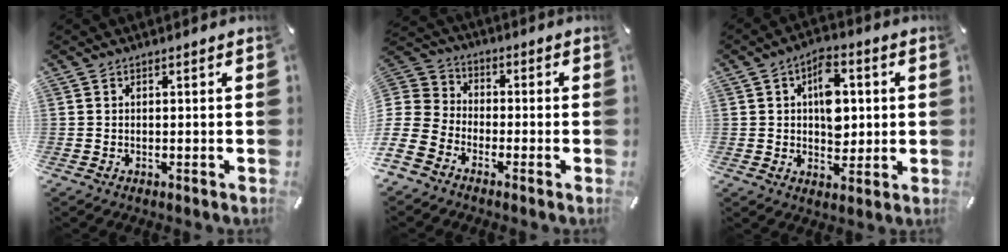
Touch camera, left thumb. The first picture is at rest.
{"total": 10.2, "force": [-6.1, 7.3, 3.8], "torque": [-0.099, 0.027, -0.119]}
{"total": 10.2, "force": [1.4, 7.1, 7.2], "torque": [-0.093, 0.003, 0.023]}